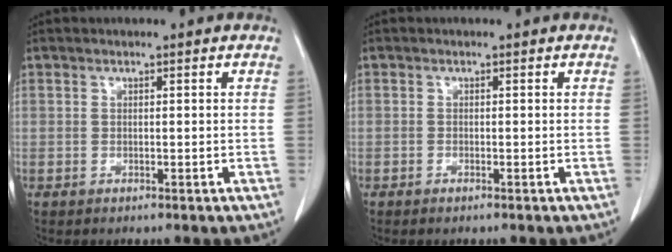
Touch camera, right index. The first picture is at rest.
{"total": 0.5, "force": [-0.4, 0.1, 0.3], "torque": [-0.009, -0.001, -0.004]}